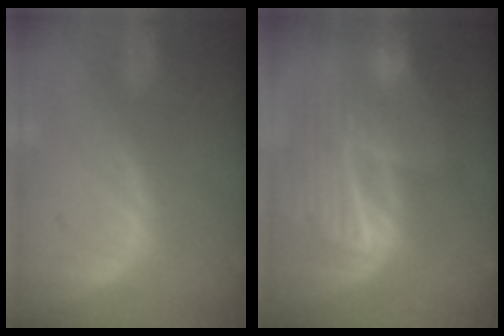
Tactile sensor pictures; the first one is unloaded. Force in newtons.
{"total": 10.3, "press": 8.9, "slide": 5.1}